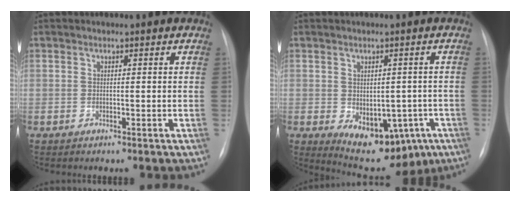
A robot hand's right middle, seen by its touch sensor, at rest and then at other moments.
{"total": 11.3, "force": [-4.4, 7.0, 7.8], "torque": [-0.092, 0.010, -0.043]}